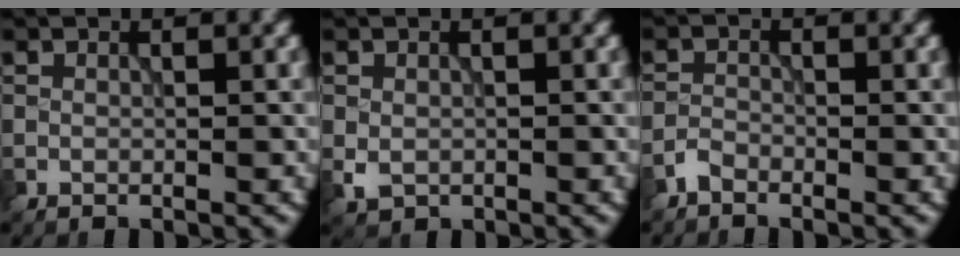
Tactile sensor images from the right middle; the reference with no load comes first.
{"total": 1.5, "force": [-0.3, 1.2, 0.8], "torque": [-0.018, -0.005, -0.005]}
{"total": 1.2, "force": [-1.1, 0.4, 0.4], "torque": [-0.004, 0.003, -0.026]}